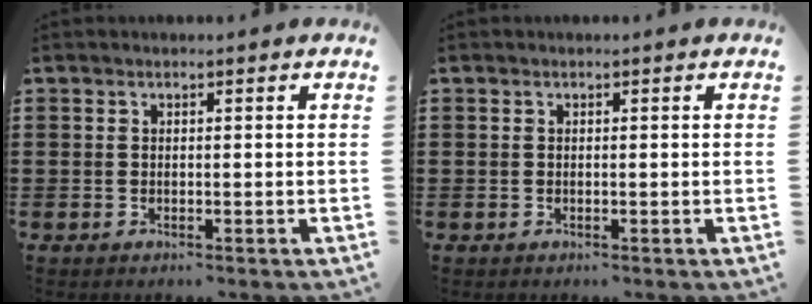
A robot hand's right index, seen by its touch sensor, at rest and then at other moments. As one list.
[{"total": 0.0}]